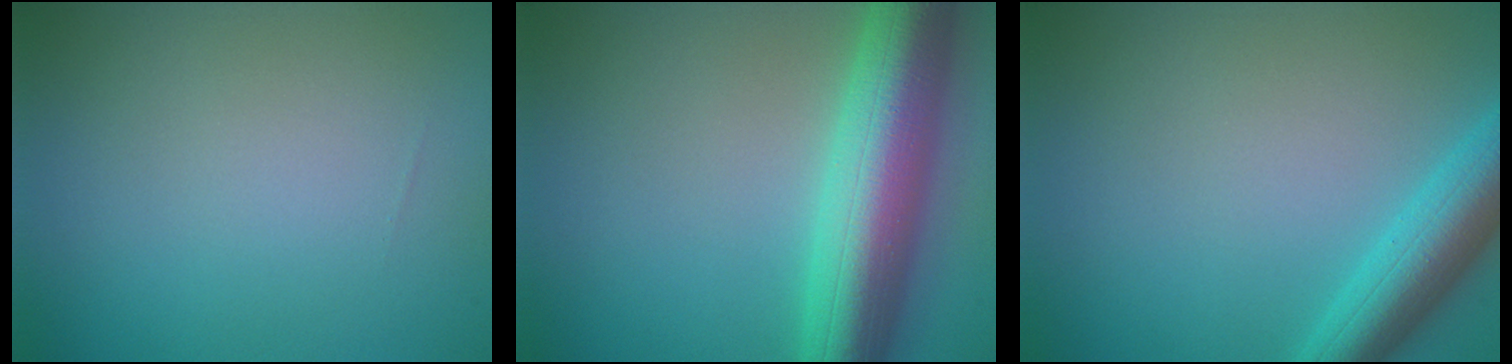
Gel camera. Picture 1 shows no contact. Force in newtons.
{"total": 10.1, "press": 10.1, "slide": 0.3}
{"total": 5.3, "press": 5.3, "slide": 0.2}